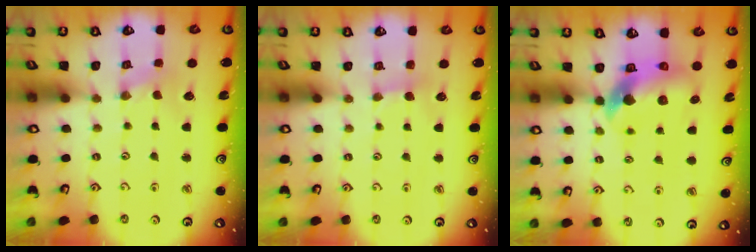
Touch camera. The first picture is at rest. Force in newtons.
{"total": 3.2, "press": 3.2, "slide": 0.4}
{"total": 8.8, "press": 8.7, "slide": 1.4}